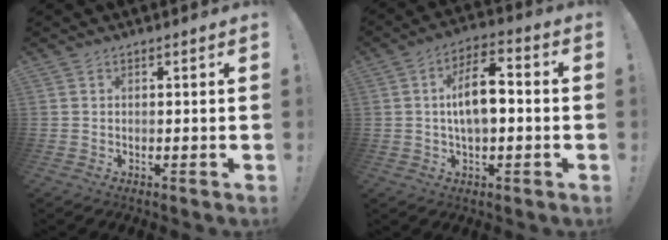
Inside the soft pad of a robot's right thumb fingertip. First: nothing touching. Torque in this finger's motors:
{"motor_torque": [-0.10, 0.28, 0.50, 0.44, 0.07]}